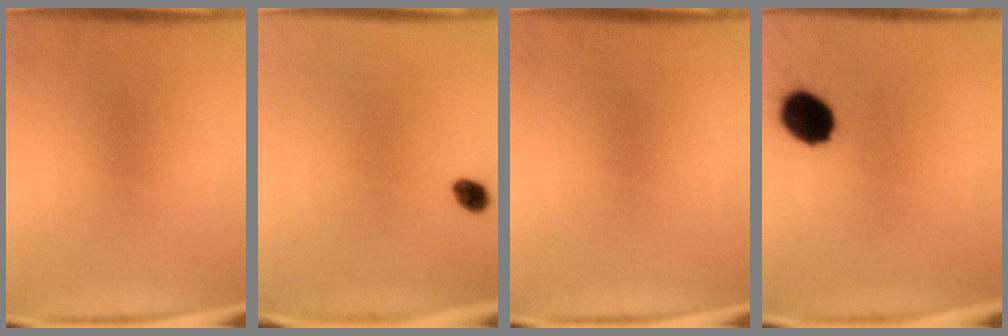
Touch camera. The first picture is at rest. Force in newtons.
{"total": 2.2}
{"total": 0.0}
{"total": 9.2}